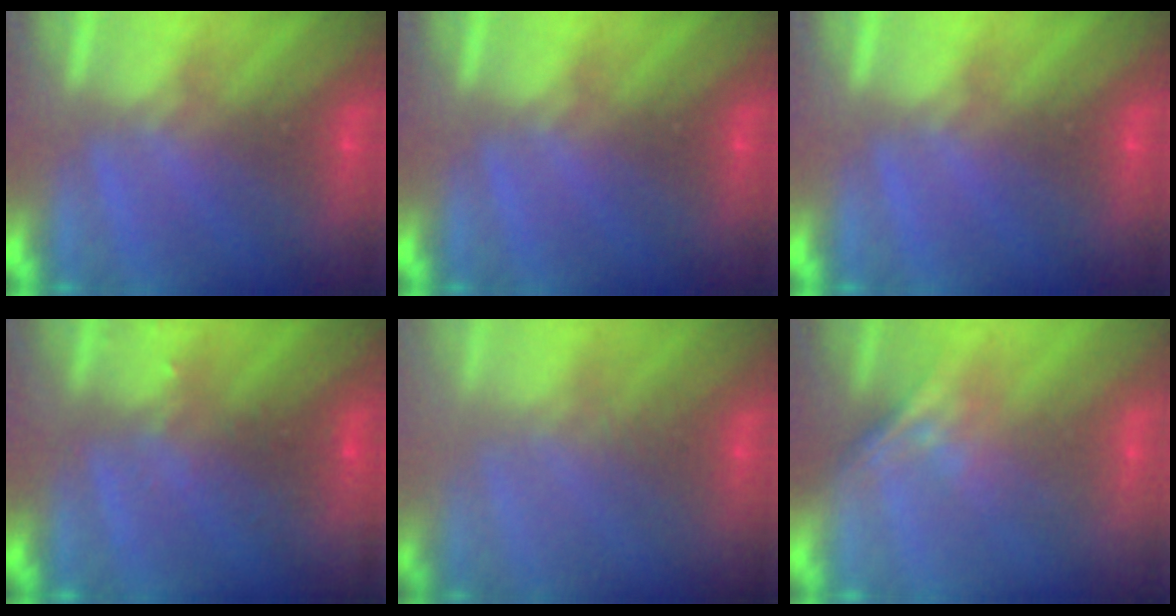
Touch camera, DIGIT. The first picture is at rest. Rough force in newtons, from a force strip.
{"total": 0.0}
{"total": 0.0}
{"total": 3.0}
{"total": 3.3}
{"total": 1.6}